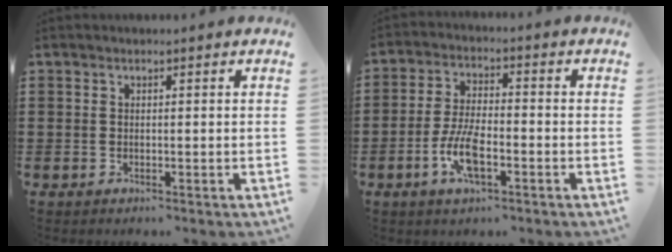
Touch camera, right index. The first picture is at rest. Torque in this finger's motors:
{"motor_torque": [2.14, 0.00, 0.45, 0.13]}